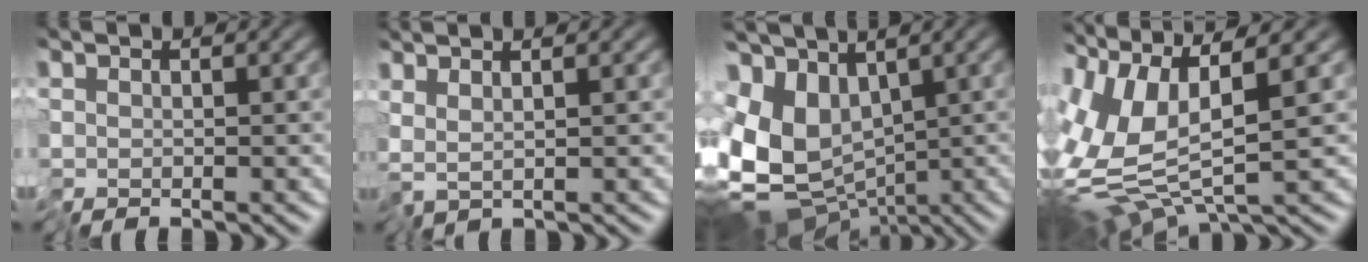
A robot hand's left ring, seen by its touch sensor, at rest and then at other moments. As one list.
[{"total": 1.7, "force": [1.0, -0.8, 1.0], "torque": [-0.026, -0.003, 0.029]}, {"total": 11.8, "force": [-0.6, 8.0, 8.7], "torque": [-0.203, -0.022, 0.031]}, {"total": 8.6, "force": [1.6, 2.5, 8.1], "torque": [-0.190, -0.001, 0.034]}]